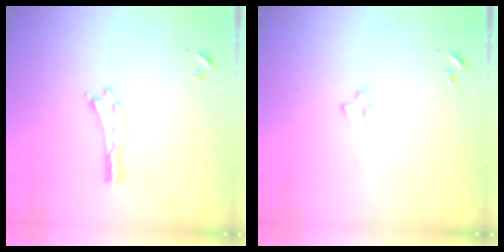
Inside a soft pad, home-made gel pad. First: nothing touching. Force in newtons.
{"total": 2.3, "press": 2.3, "slide": 0.2}